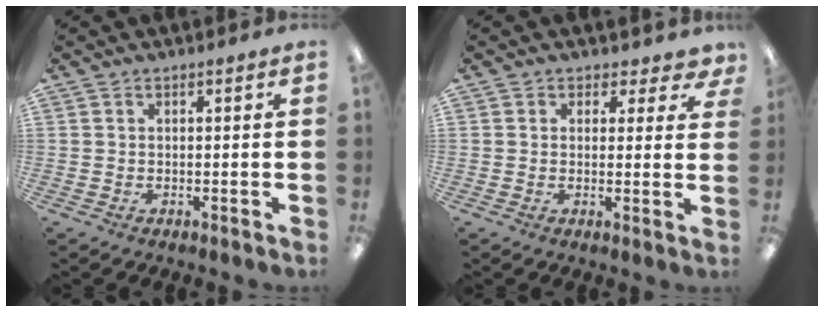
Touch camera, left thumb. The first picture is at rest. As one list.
[{"total": 2.8, "force": [1.8, 2.0, 0.7], "torque": [0.005, -0.011, 0.028]}]